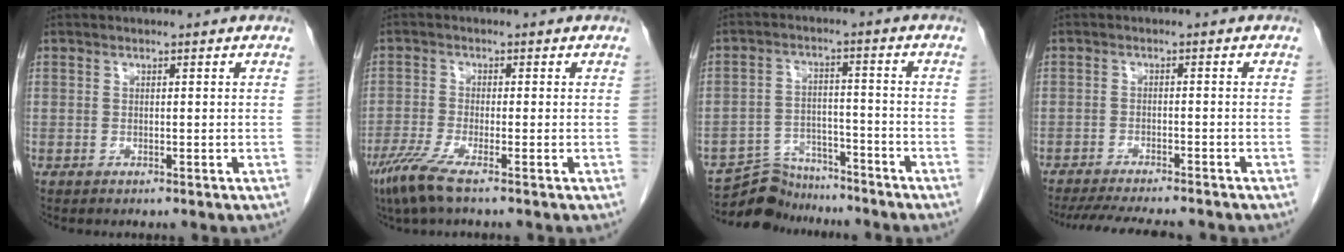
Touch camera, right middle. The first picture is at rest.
{"total": 4.6, "force": [-3.1, 0.0, 3.4], "torque": [-0.078, -0.015, -0.067]}
{"total": 8.1, "force": [-7.7, 2.4, -0.2], "torque": [0.002, 0.016, -0.134]}
{"total": 12.0, "force": [-10.7, 1.7, 5.1], "torque": [-0.076, -0.013, -0.147]}